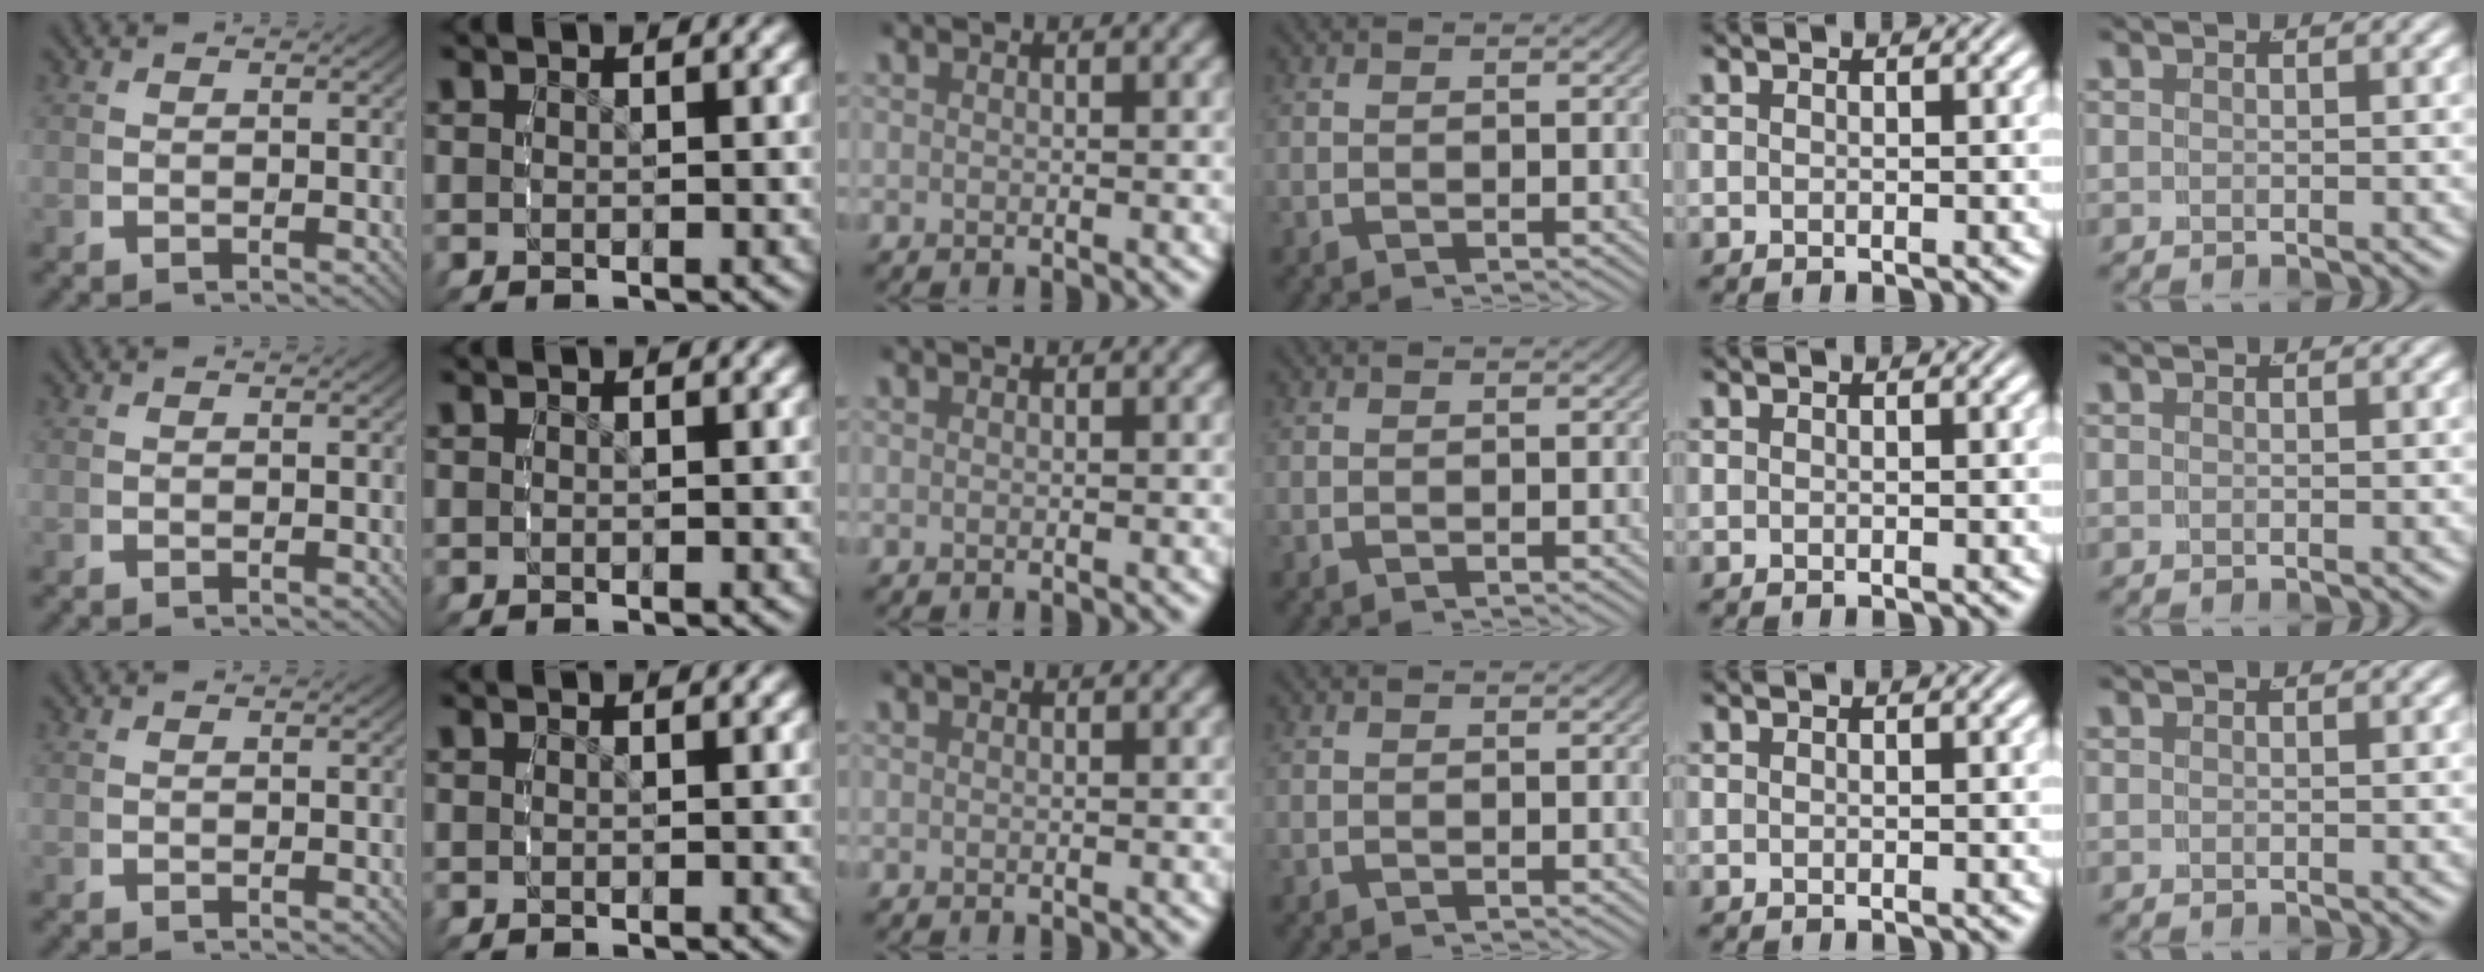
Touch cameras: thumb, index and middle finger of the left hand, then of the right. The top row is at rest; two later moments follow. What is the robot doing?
{"motion": "reach", "object": "jewelry box"}